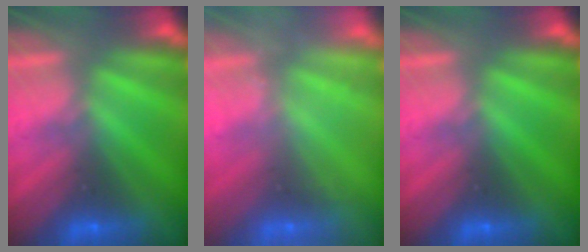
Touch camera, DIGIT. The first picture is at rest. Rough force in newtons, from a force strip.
{"total": 2.2}
{"total": 0.0}